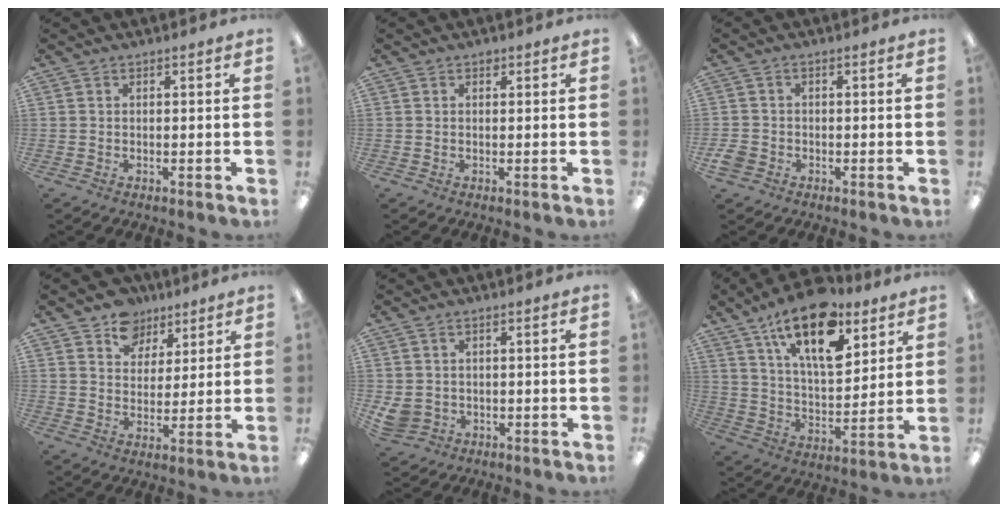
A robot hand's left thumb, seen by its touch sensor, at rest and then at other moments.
{"total": 0.6, "force": [0.4, 0.4, 0.1], "torque": [-0.004, 0.002, 0.008]}
{"total": 2.7, "force": [-1.4, 2.1, 1.0], "torque": [-0.022, 0.006, -0.028]}
{"total": 9.7, "force": [6.6, 6.9, 1.8], "torque": [-0.024, -0.041, 0.123]}
{"total": 3.7, "force": [0.2, 3.4, 1.6], "torque": [-0.046, 0.000, 0.003]}
{"total": 20.0, "force": [12.6, 9.4, 12.3], "torque": [-0.198, -0.064, 0.217]}